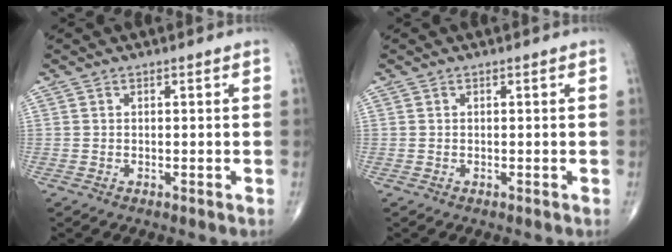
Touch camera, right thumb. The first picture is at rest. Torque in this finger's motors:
{"motor_torque": [0.00, 0.00, -0.01, -0.01, 0.00]}